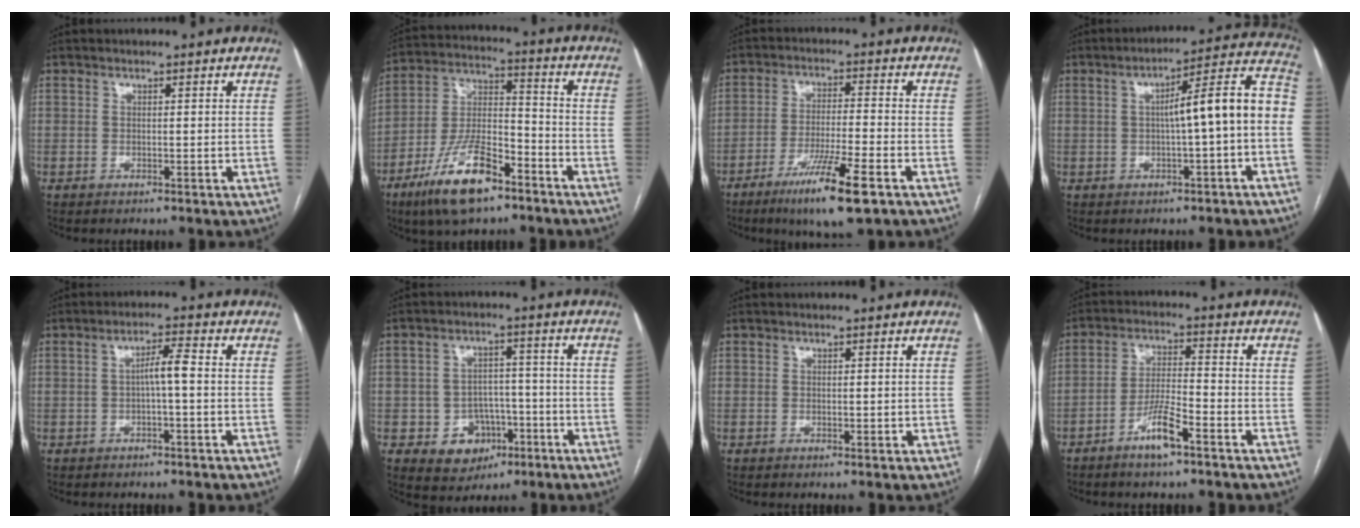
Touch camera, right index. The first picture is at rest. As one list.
[{"total": 14.6, "force": [-9.0, 4.8, 10.4], "torque": [-0.210, -0.004, -0.162]}, {"total": 11.1, "force": [-6.4, 0.3, 9.0], "torque": [-0.164, -0.028, -0.108]}, {"total": 11.9, "force": [-0.8, 0.1, 11.9], "torque": [-0.161, 0.038, -0.014]}, {"total": 3.4, "force": [-0.3, 0.1, 3.4], "torque": [-0.059, 0.008, -0.004]}, {"total": 7.4, "force": [-3.8, 5.5, 3.2], "torque": [-0.048, 0.019, -0.052]}, {"total": 0.6, "force": [0.0, 0.4, 0.5], "torque": [-0.005, 0.000, 0.002]}, {"total": 6.5, "force": [-4.1, 0.7, 5.0], "torque": [-0.103, 0.000, -0.076]}]